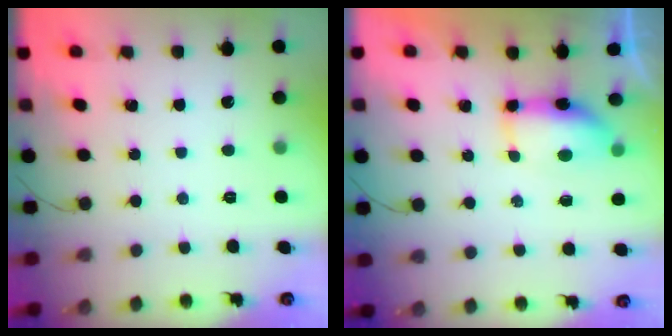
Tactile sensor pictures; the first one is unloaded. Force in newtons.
{"total": 8.8, "press": 7.8, "slide": 3.9}